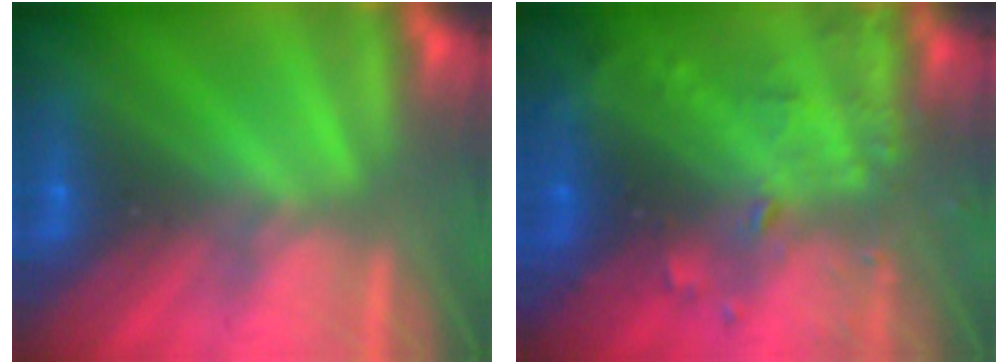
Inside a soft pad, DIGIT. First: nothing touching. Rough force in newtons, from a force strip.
{"total": 6.8}